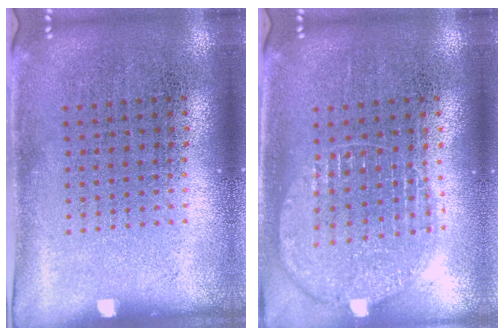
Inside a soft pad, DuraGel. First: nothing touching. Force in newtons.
{"total": 1.1, "press": 1.1, "slide": 0.3}